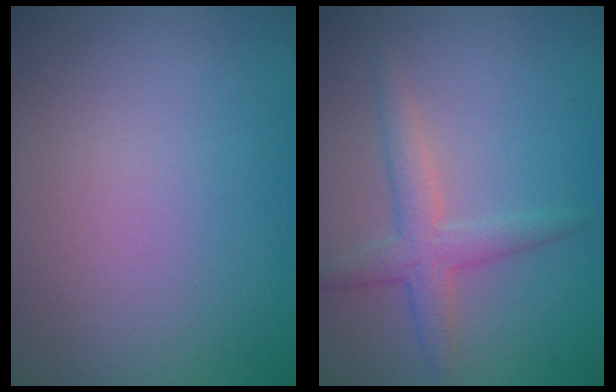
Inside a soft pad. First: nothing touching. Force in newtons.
{"total": 2.8, "press": 2.8, "slide": 0.0}